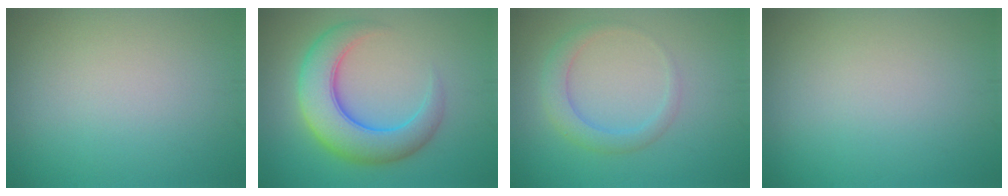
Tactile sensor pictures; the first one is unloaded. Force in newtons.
{"total": 7.5, "press": 7.5, "slide": 0.1}
{"total": 2.6, "press": 2.6, "slide": 0.1}
{"total": 0.0}